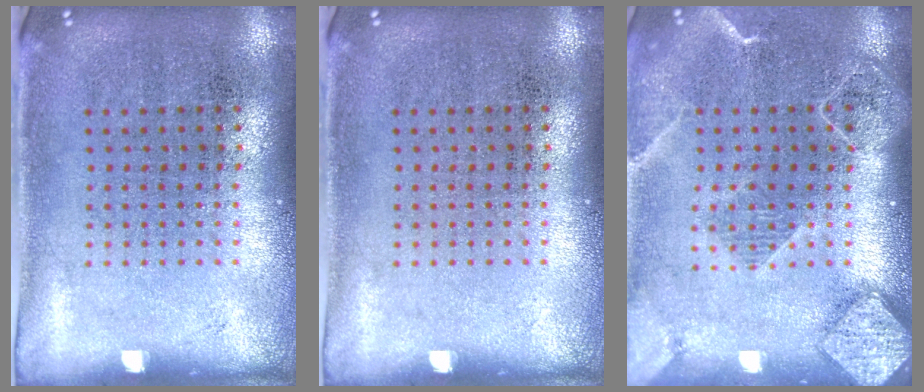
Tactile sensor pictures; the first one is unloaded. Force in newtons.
{"total": 0.0}
{"total": 2.1, "press": 1.9, "slide": 1.0}